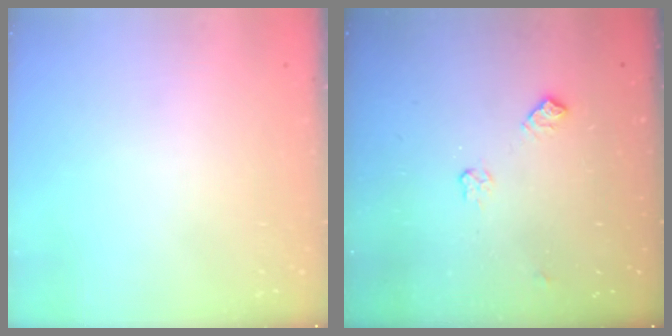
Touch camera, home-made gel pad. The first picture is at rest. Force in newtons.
{"total": 6.7, "press": 6.7, "slide": 0.9}